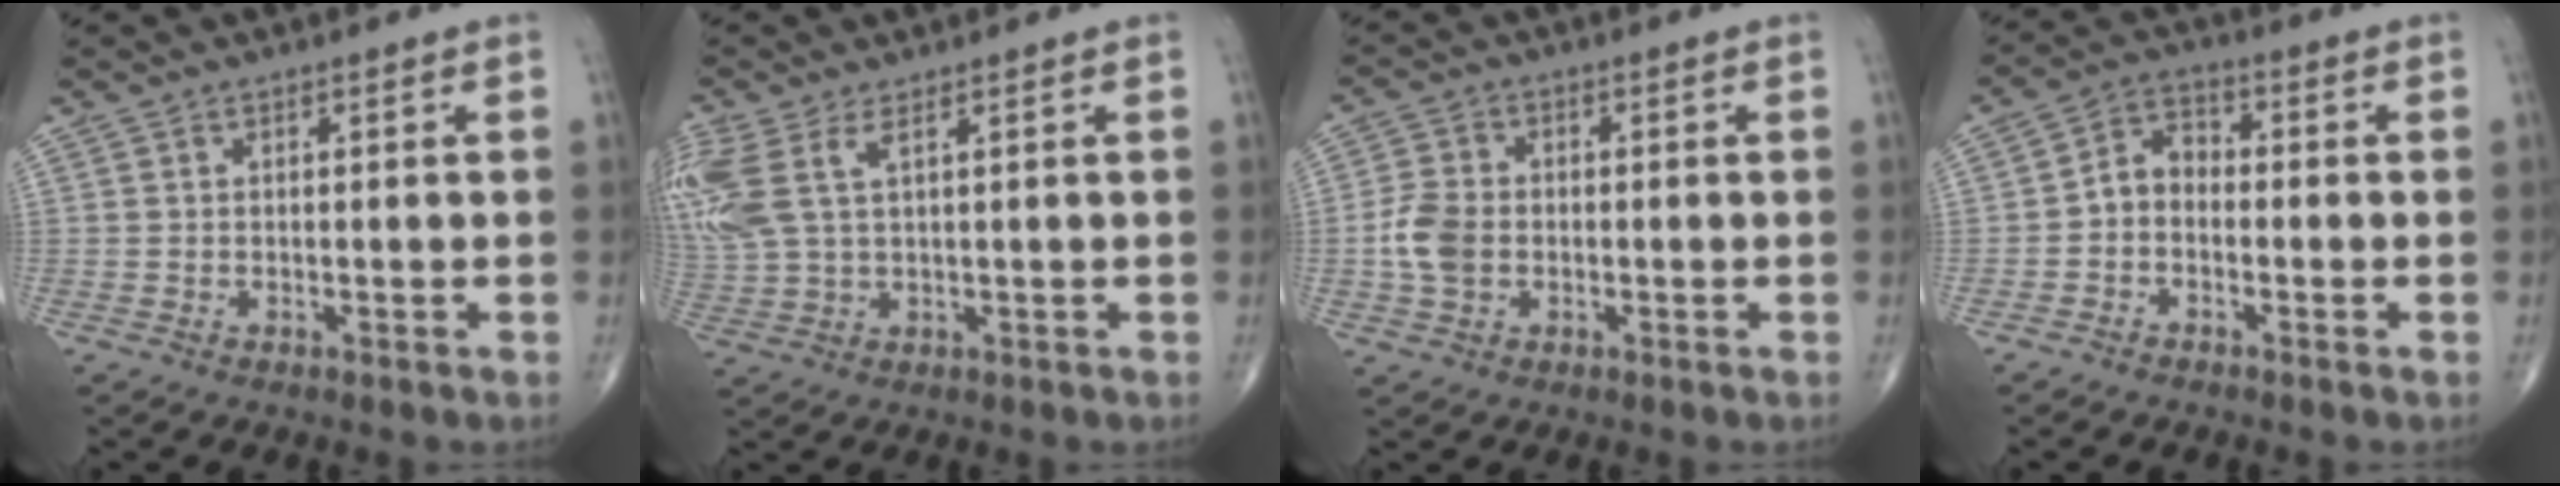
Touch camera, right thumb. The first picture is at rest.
{"total": 10.8, "force": [4.1, 5.2, 8.6], "torque": [-0.238, 0.005, 0.093]}
{"total": 6.3, "force": [-1.0, 4.6, 4.1], "torque": [-0.081, 0.009, -0.025]}
{"total": 4.9, "force": [-1.3, 3.6, 3.1], "torque": [-0.040, 0.026, -0.040]}